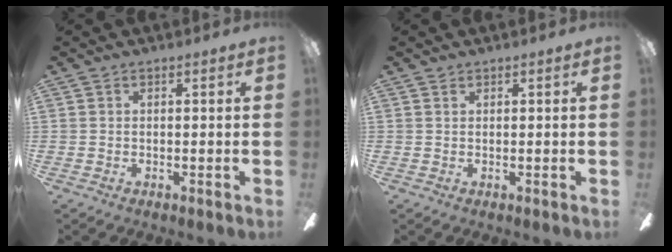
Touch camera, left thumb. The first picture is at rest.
{"total": 0.6, "force": [0.5, 0.3, 0.2], "torque": [-0.004, 0.001, 0.009]}